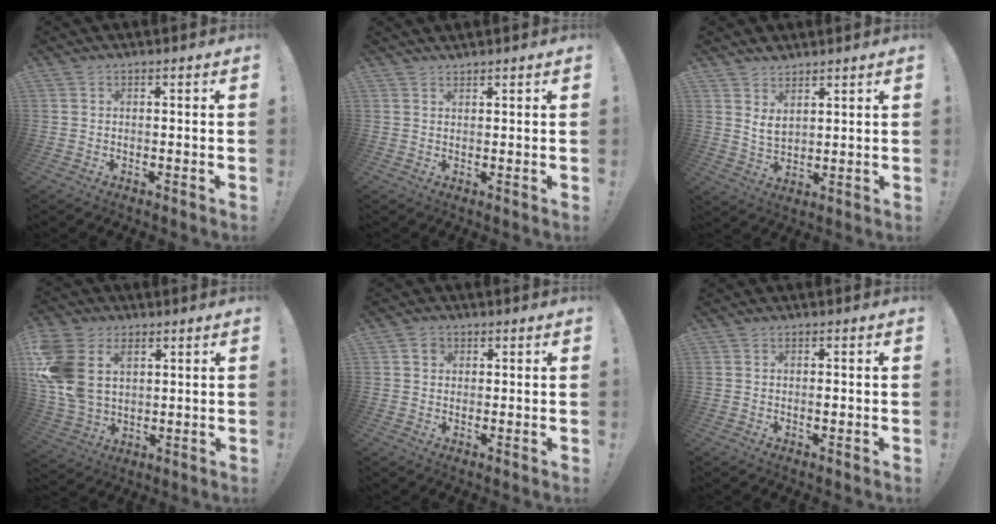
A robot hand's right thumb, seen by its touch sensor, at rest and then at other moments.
{"total": 1.1, "force": [1.1, 0.0, -0.1], "torque": [0.005, -0.005, 0.021]}
{"total": 5.1, "force": [3.6, 2.6, 2.4], "torque": [-0.038, -0.022, 0.067]}
{"total": 15.3, "force": [5.0, 11.4, 8.9], "torque": [-0.178, -0.025, 0.099]}
{"total": 2.4, "force": [1.1, 2.1, 0.6], "torque": [-0.005, -0.001, 0.019]}
{"total": 0.8, "force": [-0.4, 0.2, 0.6], "torque": [-0.004, -0.002, -0.008]}